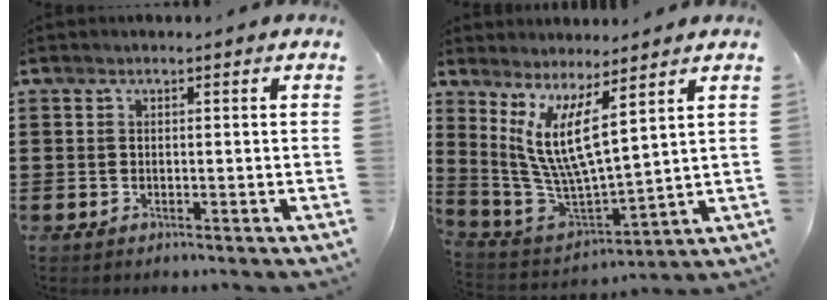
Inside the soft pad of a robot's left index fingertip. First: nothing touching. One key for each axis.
{"total": 9.8, "fx": 4.2, "fy": 2.2, "fz": 8.6, "tx": -0.200, "ty": -0.034, "tz": 0.074}